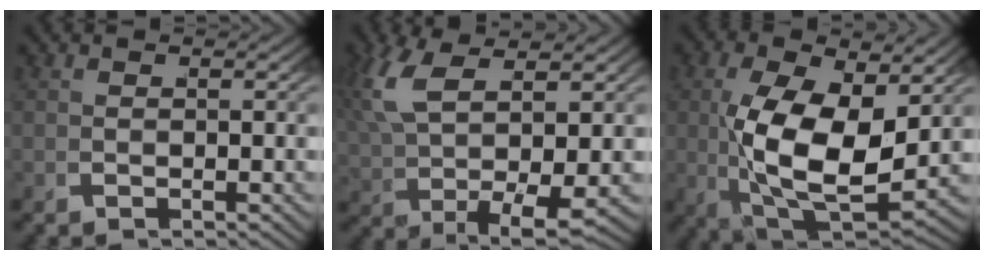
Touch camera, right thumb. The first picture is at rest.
{"total": 6.3, "force": [1.2, 2.9, 5.4], "torque": [-0.136, -0.015, 0.043]}
{"total": 12.7, "force": [-0.3, 7.4, 10.2], "torque": [-0.240, -0.056, 0.026]}